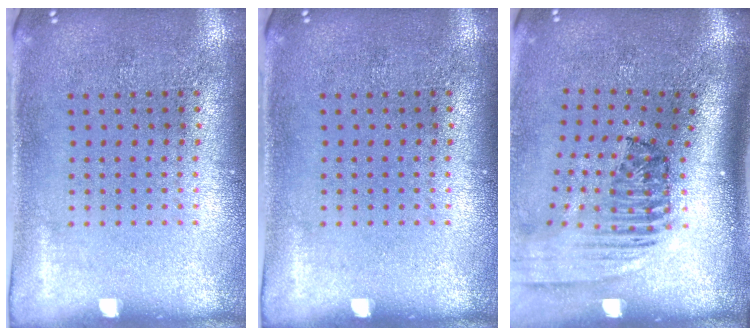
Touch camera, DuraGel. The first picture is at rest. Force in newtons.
{"total": 0.0}
{"total": 2.4, "press": 1.5, "slide": 1.8}